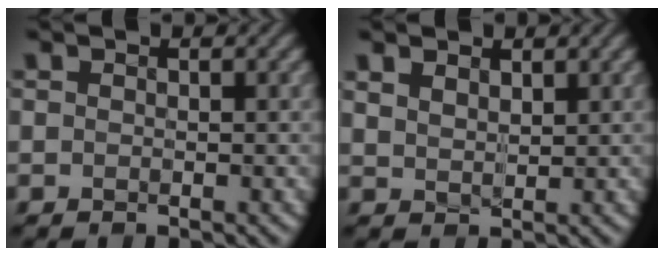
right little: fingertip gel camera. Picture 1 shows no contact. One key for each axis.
{"total": 2.5, "fx": 1.6, "fy": 1.3, "fz": 1.3, "tx": -0.031, "ty": 0.006, "tz": 0.028}